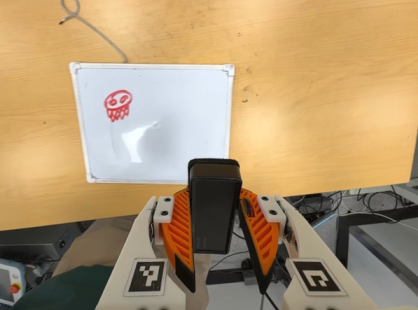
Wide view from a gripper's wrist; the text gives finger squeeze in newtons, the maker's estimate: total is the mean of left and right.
{"total": 6.5, "left": 4.9, "right": 8.1}